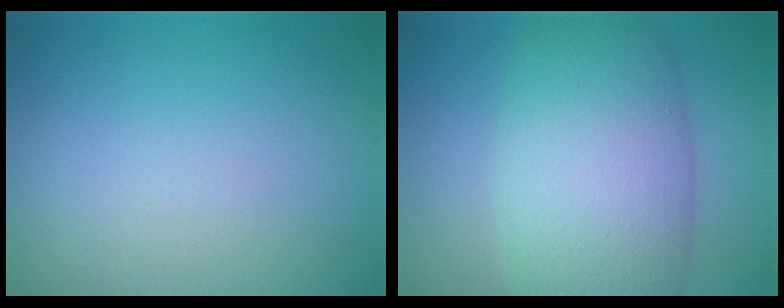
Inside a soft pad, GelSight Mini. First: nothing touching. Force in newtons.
{"total": 9.2, "press": 9.1, "slide": 0.4}